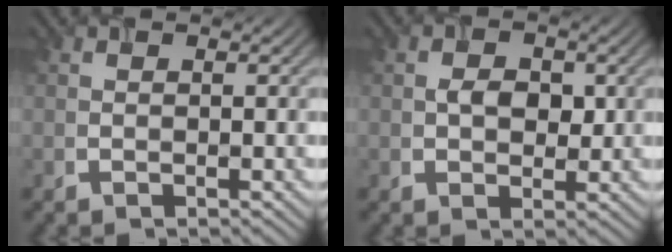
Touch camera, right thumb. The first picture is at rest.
{"total": 3.0, "force": [-0.3, 2.2, 2.0], "torque": [-0.034, -0.003, -0.003]}